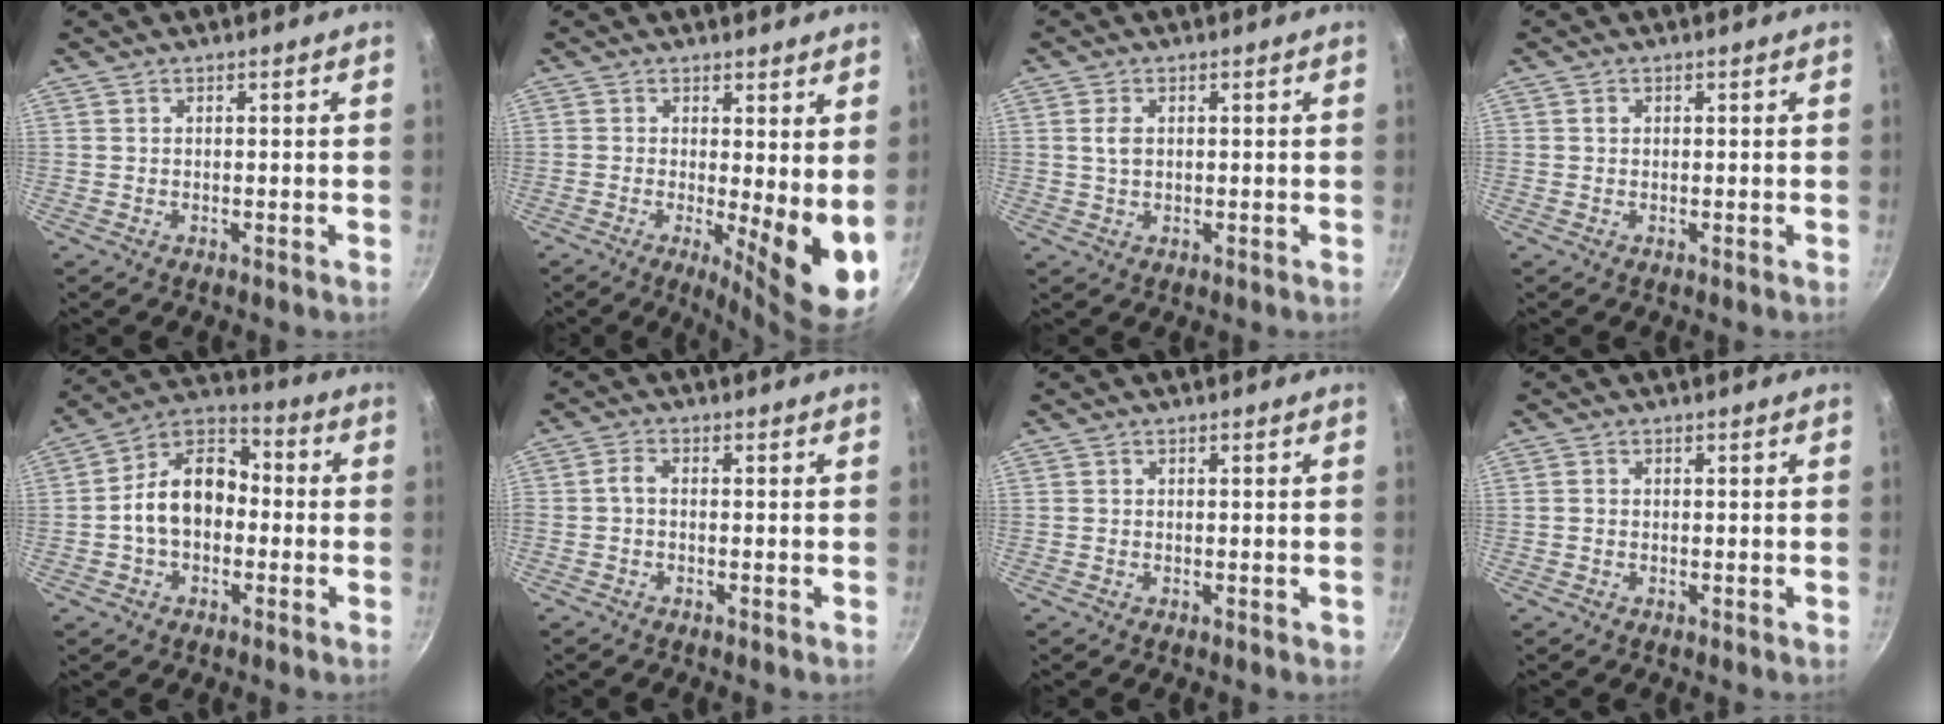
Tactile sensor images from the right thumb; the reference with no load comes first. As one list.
[{"total": 10.7, "force": [0.0, 3.1, 10.2], "torque": [-0.120, -0.028, 0.003]}, {"total": 2.8, "force": [0.5, 1.8, 2.0], "torque": [-0.037, 0.001, 0.010]}, {"total": 0.8, "force": [0.2, 0.6, 0.5], "torque": [-0.009, 0.004, 0.000]}, {"total": 13.0, "force": [-1.4, 9.2, 9.1], "torque": [-0.114, 0.048, -0.046]}, {"total": 2.4, "force": [-0.6, 0.8, 2.1], "torque": [-0.059, 0.011, -0.020]}, {"total": 0.6, "force": [-0.2, 0.4, 0.3], "torque": [-0.001, 0.000, -0.005]}, {"total": 0.7, "force": [-0.2, 0.6, 0.3], "torque": [-0.005, 0.002, -0.006]}]